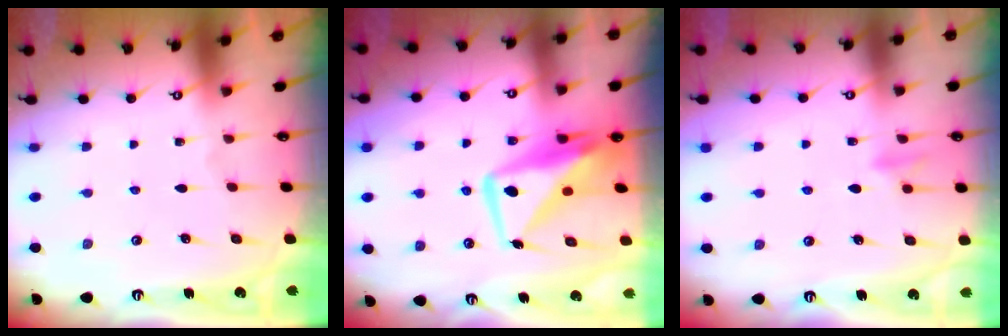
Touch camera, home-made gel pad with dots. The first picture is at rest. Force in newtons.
{"total": 11.8, "press": 11.7, "slide": 0.9}
{"total": 9.1, "press": 9.0, "slide": 1.8}